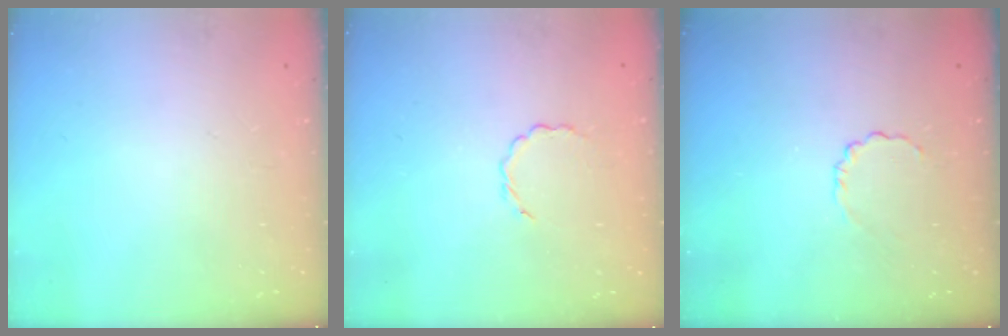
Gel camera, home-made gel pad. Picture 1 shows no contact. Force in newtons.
{"total": 2.7, "press": 2.5, "slide": 1.0}
{"total": 3.0, "press": 2.8, "slide": 1.0}